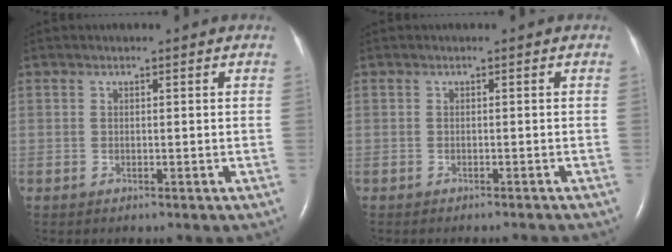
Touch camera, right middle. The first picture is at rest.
{"total": 2.0, "force": [-1.9, -0.1, 0.5], "torque": [-0.005, -0.002, -0.025]}